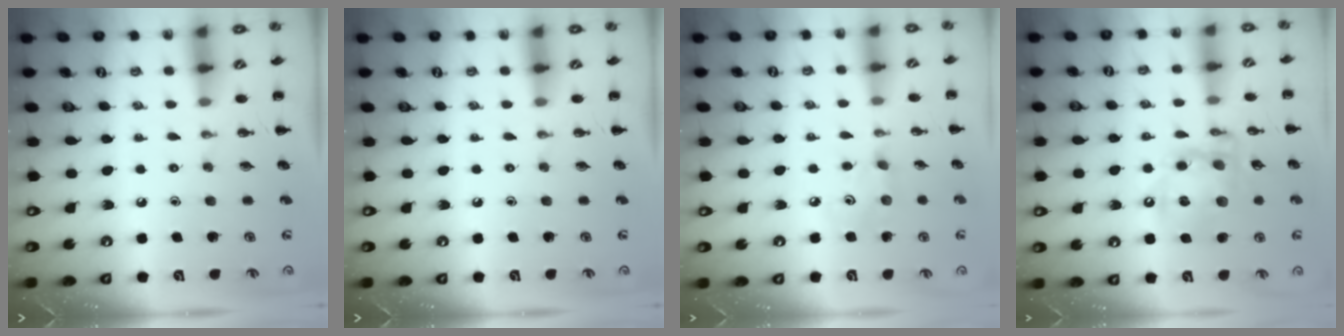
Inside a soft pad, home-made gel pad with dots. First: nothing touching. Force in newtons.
{"total": 0.0}
{"total": 3.0, "press": 2.8, "slide": 0.9}
{"total": 14.4, "press": 14.2, "slide": 2.7}